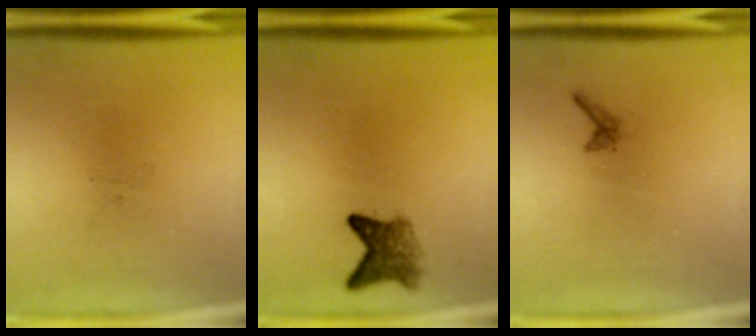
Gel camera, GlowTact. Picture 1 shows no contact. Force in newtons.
{"total": 3.7}
{"total": 0.6}